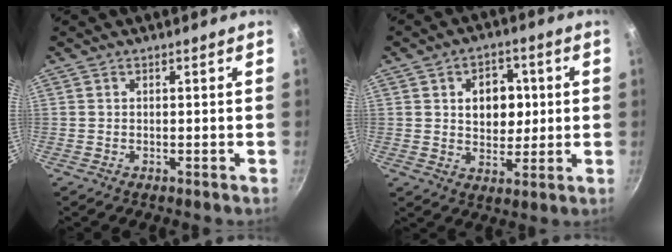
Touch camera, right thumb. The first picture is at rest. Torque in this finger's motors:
{"motor_torque": [-0.22, 0.48, 0.44, -0.36, 0.06]}